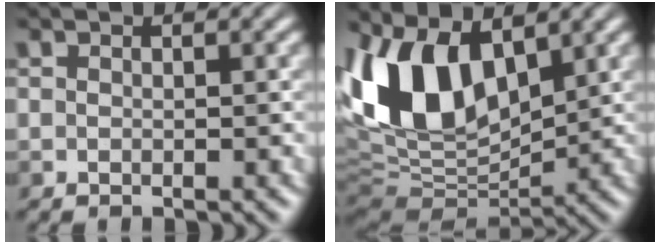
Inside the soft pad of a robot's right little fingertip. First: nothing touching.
{"total": 10.4, "force": [3.7, 5.9, 7.8], "torque": [-0.161, 0.013, 0.056]}